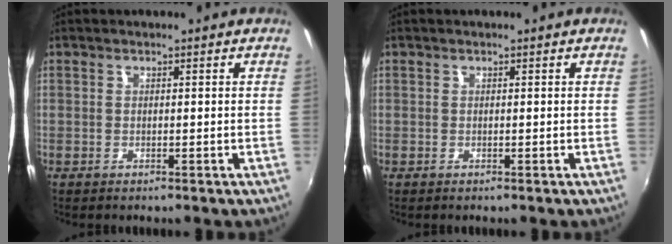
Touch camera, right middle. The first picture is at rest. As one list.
[{"total": 0.0}]